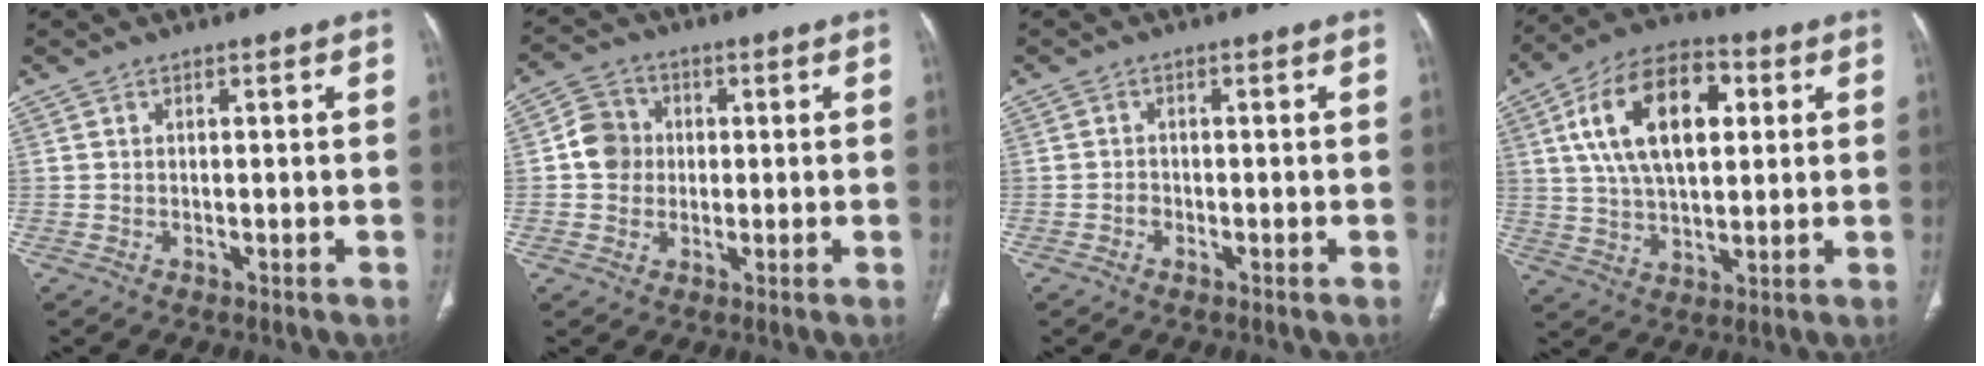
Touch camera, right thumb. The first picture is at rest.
{"total": 6.1, "force": [0.2, 5.6, 2.4], "torque": [-0.023, 0.010, -0.006]}
{"total": 1.0, "force": [-0.7, 0.7, 0.4], "torque": [-0.006, 0.003, -0.014]}
{"total": 18.2, "force": [4.9, 9.9, 14.4], "torque": [-0.238, 0.011, 0.083]}